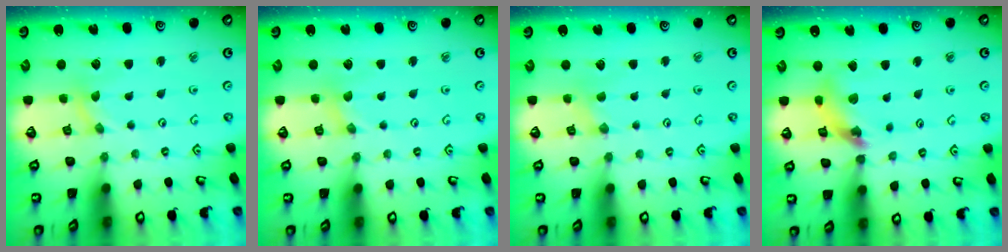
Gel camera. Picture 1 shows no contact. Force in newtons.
{"total": 0.0}
{"total": 0.0}
{"total": 11.7, "press": 11.7, "slide": 1.3}